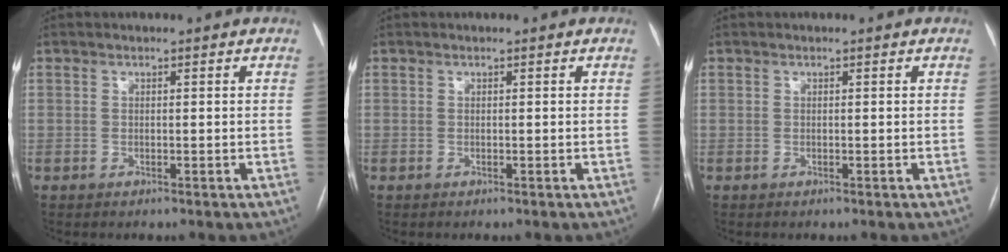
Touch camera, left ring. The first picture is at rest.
{"total": 0.0}
{"total": 0.0}